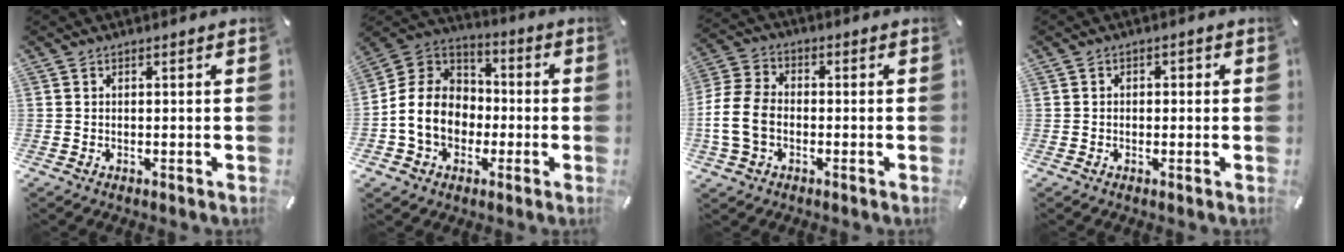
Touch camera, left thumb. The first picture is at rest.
{"total": 13.1, "force": [-3.2, 11.3, 5.7], "torque": [-0.130, 0.024, -0.056]}
{"total": 10.6, "force": [-2.4, 7.7, 6.9], "torque": [-0.158, 0.013, -0.043]}
{"total": 1.5, "force": [-0.6, 1.2, 0.7], "torque": [-0.013, 0.007, -0.015]}